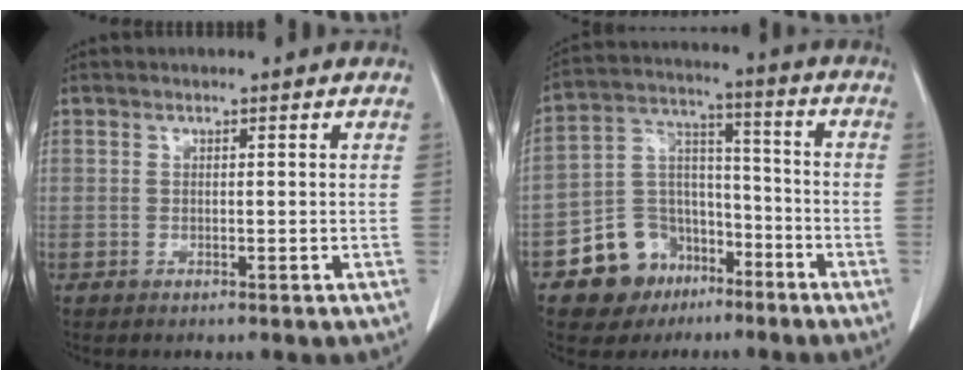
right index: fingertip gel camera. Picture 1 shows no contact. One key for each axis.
{"total": 11.9, "fx": -6.7, "fy": 9.2, "fz": 3.4, "tx": -0.058, "ty": 0.055, "tz": -0.104}